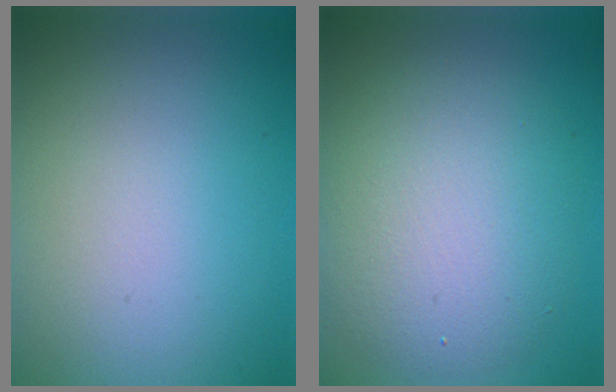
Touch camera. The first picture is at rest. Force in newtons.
{"total": 6.4, "press": 6.4, "slide": 0.7}